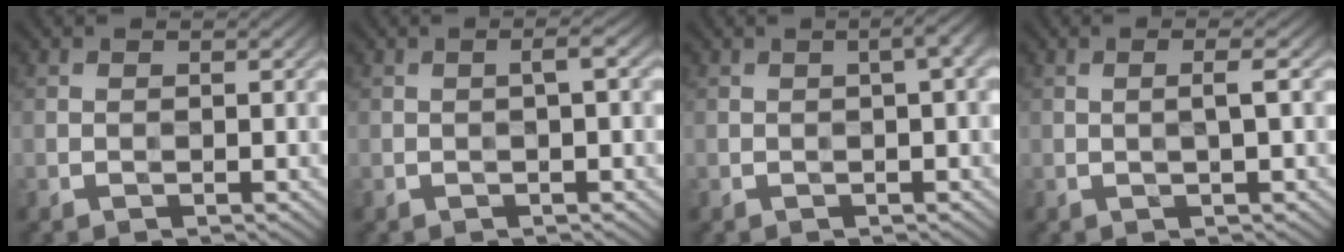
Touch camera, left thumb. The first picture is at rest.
{"total": 1.9, "force": [-0.2, 0.0, 1.9], "torque": [-0.026, 0.006, -0.003]}
{"total": 3.7, "force": [0.4, 0.7, 3.6], "torque": [-0.049, 0.004, 0.008]}
{"total": 1.8, "force": [-0.2, -0.2, 1.7], "torque": [-0.027, 0.008, -0.003]}